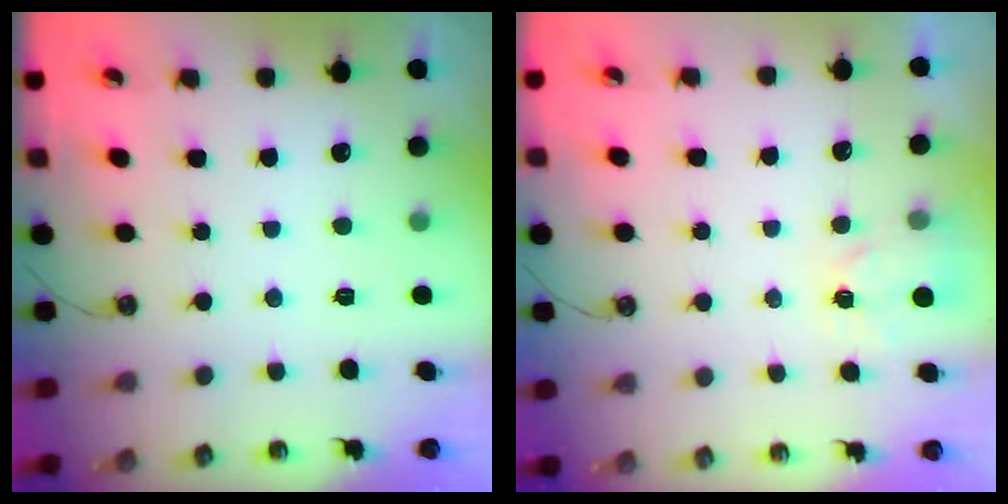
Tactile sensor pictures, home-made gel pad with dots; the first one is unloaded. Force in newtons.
{"total": 3.4, "press": 3.4, "slide": 0.6}